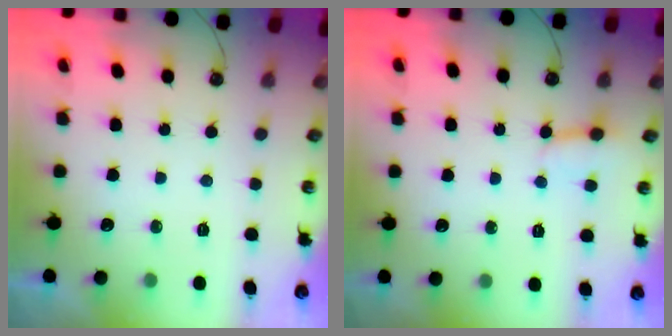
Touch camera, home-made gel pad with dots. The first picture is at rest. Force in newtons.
{"total": 4.1, "press": 4.1, "slide": 0.7}